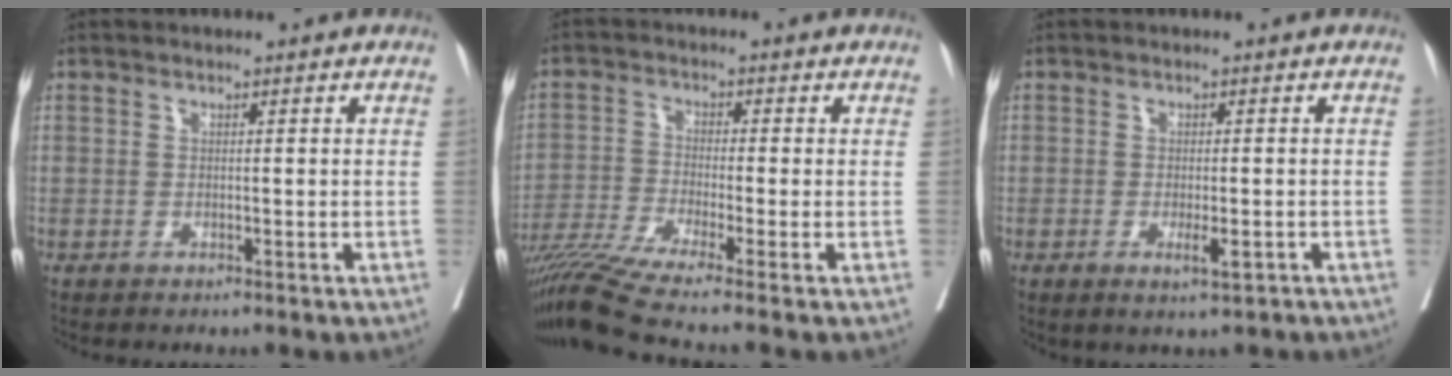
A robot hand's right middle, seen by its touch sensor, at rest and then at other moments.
{"total": 10.5, "force": [-8.4, -2.0, 6.0], "torque": [-0.103, -0.022, -0.145]}
{"total": 2.5, "force": [-1.2, 0.7, 2.1], "torque": [-0.033, -0.001, -0.015]}